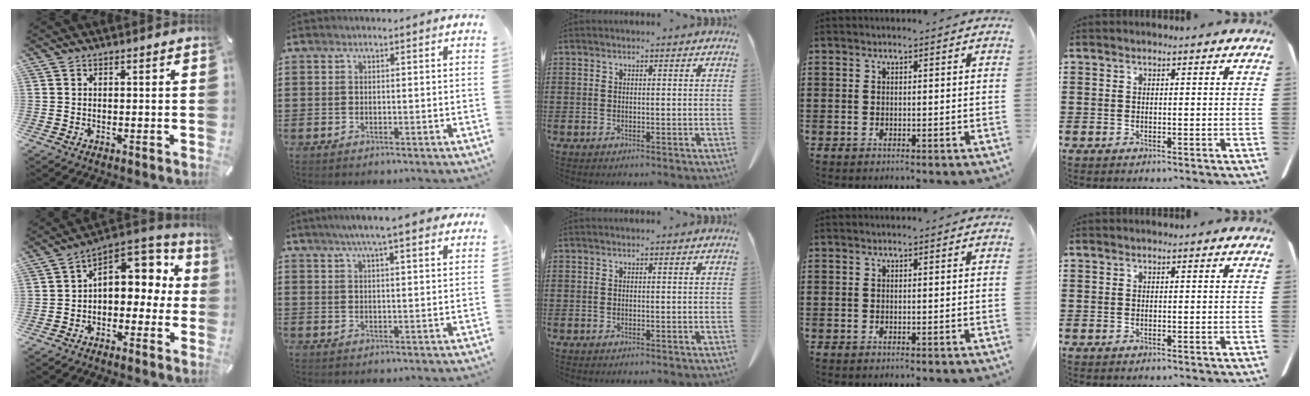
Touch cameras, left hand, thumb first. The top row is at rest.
{"thumb": {"total": 9.0, "force": [2.7, 6.6, 5.4], "torque": [-0.065, -0.024, 0.047]}, "index": {"total": 6.2, "force": [5.0, 0.4, 3.7], "torque": [-0.076, -0.008, 0.086]}}